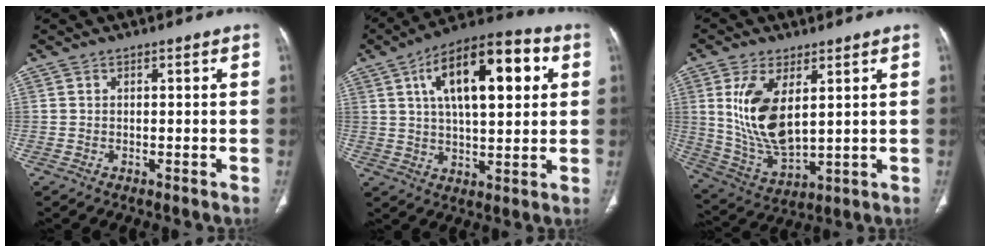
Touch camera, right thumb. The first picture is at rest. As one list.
[{"total": 19.6, "force": [6.0, 8.4, 16.6], "torque": [-0.240, 0.009, 0.088]}, {"total": 13.6, "force": [3.6, 6.5, 11.4], "torque": [-0.221, -0.024, 0.088]}]